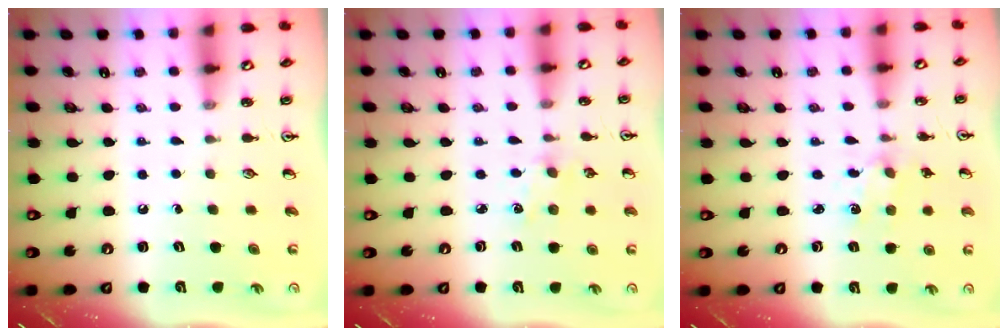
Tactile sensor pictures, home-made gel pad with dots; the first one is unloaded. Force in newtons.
{"total": 2.6, "press": 2.5, "slide": 0.4}
{"total": 1.7, "press": 1.7, "slide": 0.3}